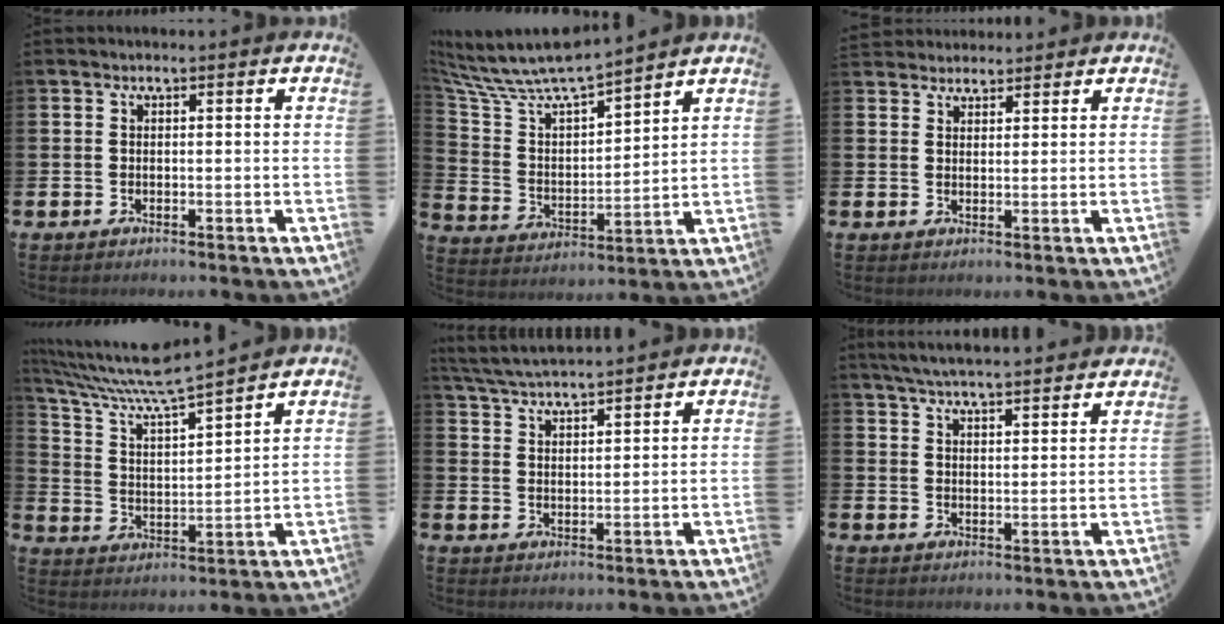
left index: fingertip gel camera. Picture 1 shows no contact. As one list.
[{"total": 9.1, "force": [8.6, 1.4, 2.5], "torque": [-0.093, -0.065, 0.149]}, {"total": 2.8, "force": [2.7, 0.9, -0.2], "torque": [0.001, -0.009, 0.049]}, {"total": 8.4, "force": [7.9, 0.1, 3.1], "torque": [-0.093, -0.053, 0.132]}, {"total": 4.4, "force": [4.4, 0.0, 0.6], "torque": [-0.027, -0.025, 0.078]}, {"total": 5.5, "force": [5.4, 0.0, 1.0], "torque": [-0.035, -0.028, 0.097]}]